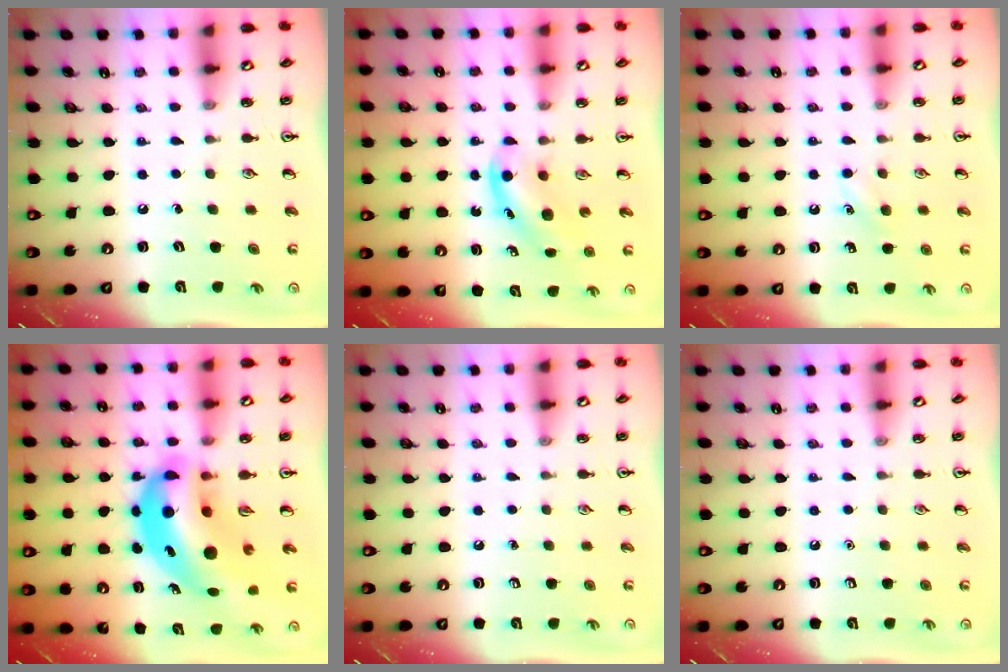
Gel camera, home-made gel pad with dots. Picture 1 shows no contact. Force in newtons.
{"total": 5.2, "press": 5.1, "slide": 0.9}
{"total": 4.3, "press": 4.1, "slide": 1.4}
{"total": 15.1, "press": 14.5, "slide": 4.2}
{"total": 0.0}
{"total": 0.0}